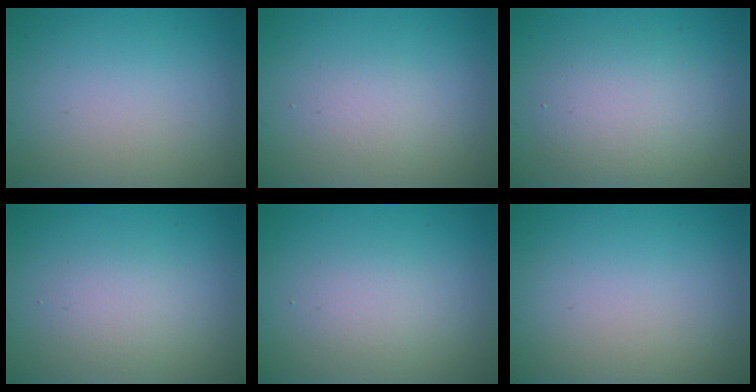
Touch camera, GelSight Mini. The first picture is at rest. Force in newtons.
{"total": 1.3, "press": 1.3, "slide": 0.1}
{"total": 4.1, "press": 4.1, "slide": 0.2}
{"total": 1.9, "press": 1.9, "slide": 0.1}
{"total": 1.7, "press": 1.7, "slide": 0.1}
{"total": 0.0}